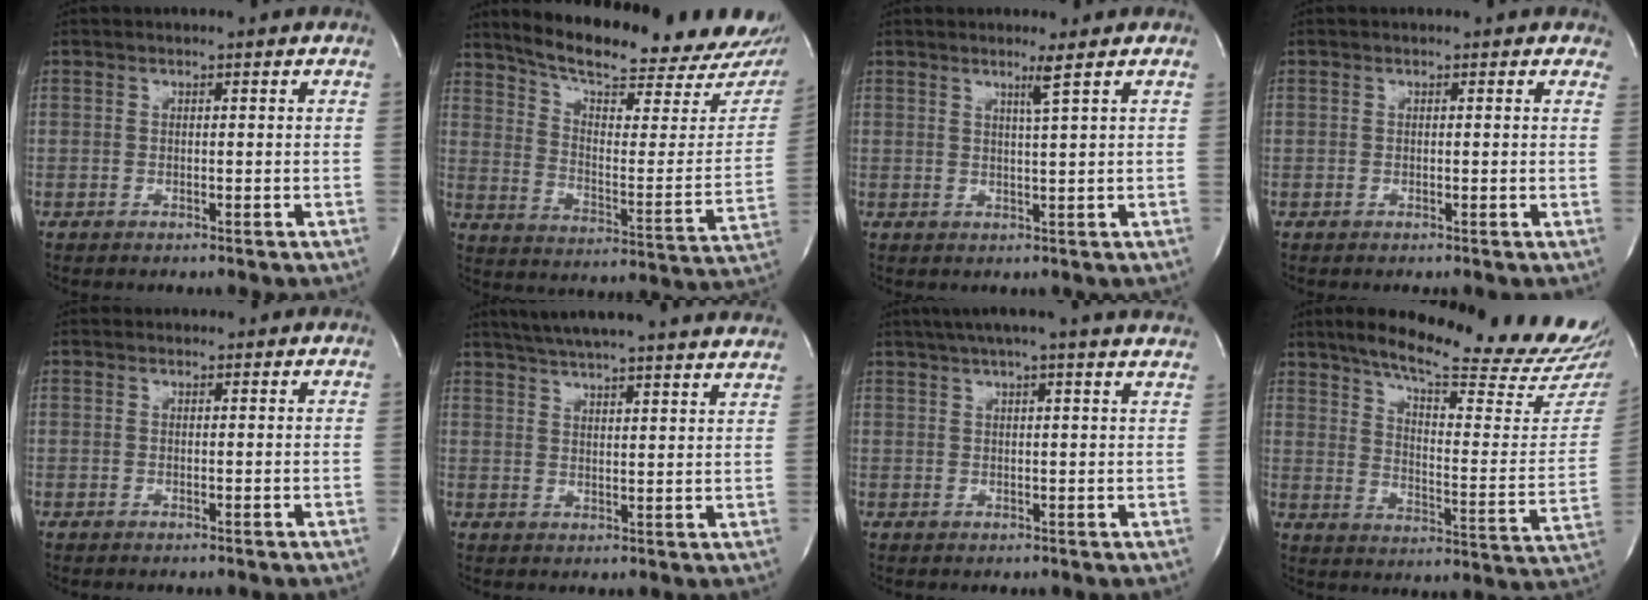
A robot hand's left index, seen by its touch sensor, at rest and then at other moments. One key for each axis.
{"total": 25.8, "fx": 22.7, "fy": 4.3, "fz": 11.3, "tx": -0.175, "ty": -0.075, "tz": 0.294}
{"total": 2.2, "fx": 1.3, "fy": -1.1, "fz": 1.5, "tx": -0.039, "ty": -0.014, "tz": 0.028}
{"total": 1.8, "fx": 1.5, "fy": 1.0, "fz": 0.3, "tx": 0.005, "ty": -0.004, "tz": -0.003}
{"total": 1.0, "fx": 0.9, "fy": 0.5, "fz": -0.1, "tx": -0.006, "ty": 0.009, "tz": 0.010}
{"total": 26.4, "fx": 24.1, "fy": 1.8, "fz": 10.7, "tx": -0.178, "ty": -0.022, "tz": 0.304}
{"total": 16.7, "fx": 14.8, "fy": -0.4, "fz": 7.7, "tx": -0.126, "ty": 0.007, "tz": 0.180}
{"total": 26.2, "fx": 22.8, "fy": 1.7, "fz": 12.7, "tx": -0.192, "ty": -0.089, "tz": 0.293}